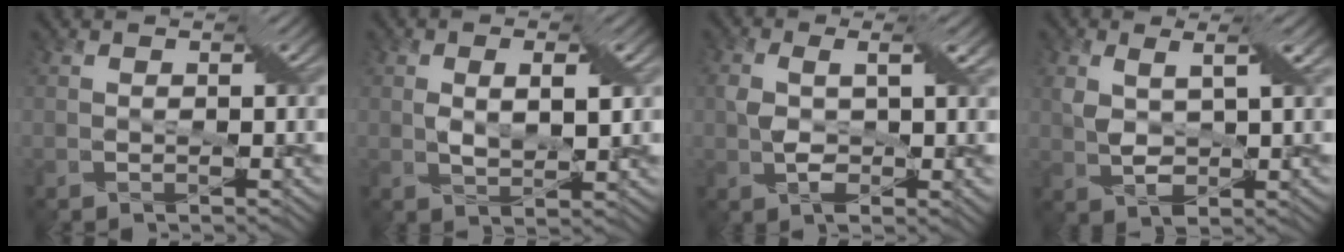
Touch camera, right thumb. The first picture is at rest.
{"total": 2.8, "force": [0.8, 1.2, 2.4], "torque": [-0.044, -0.002, 0.017]}
{"total": 5.0, "force": [0.0, 1.9, 4.6], "torque": [-0.087, 0.000, 0.001]}
{"total": 3.6, "force": [0.8, 1.6, 3.2], "torque": [-0.069, -0.002, 0.019]}